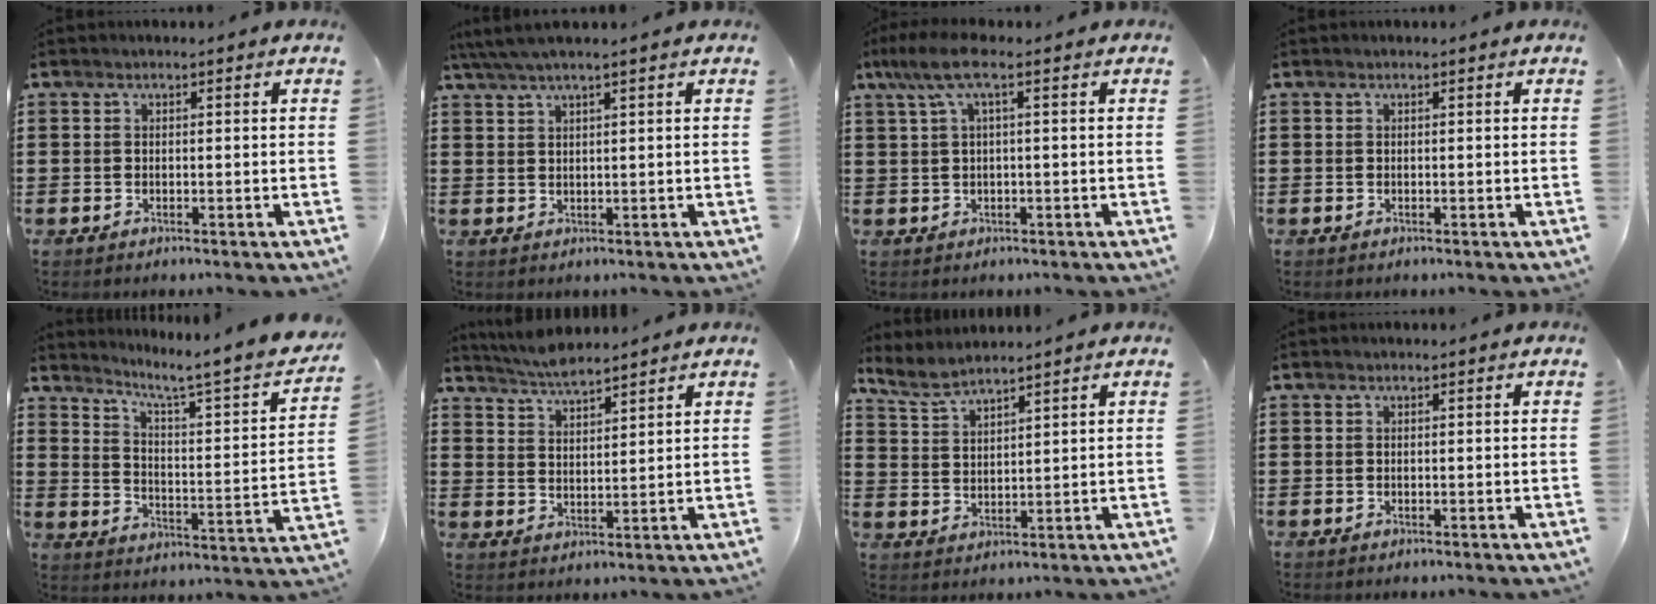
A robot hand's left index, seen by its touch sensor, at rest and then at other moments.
{"total": 2.7, "force": [1.8, -0.1, 2.0], "torque": [-0.042, 0.004, 0.033]}
{"total": 5.7, "force": [1.0, 1.4, 5.4], "torque": [-0.118, -0.001, 0.014]}
{"total": 0.0}
{"total": 4.6, "force": [3.4, -0.7, 3.1], "torque": [-0.070, -0.045, 0.040]}
{"total": 4.1, "force": [4.0, 0.1, 0.9], "torque": [-0.029, -0.012, 0.073]}
{"total": 3.9, "force": [3.6, 0.5, 1.3], "torque": [-0.037, -0.010, 0.067]}
{"total": 0.0}